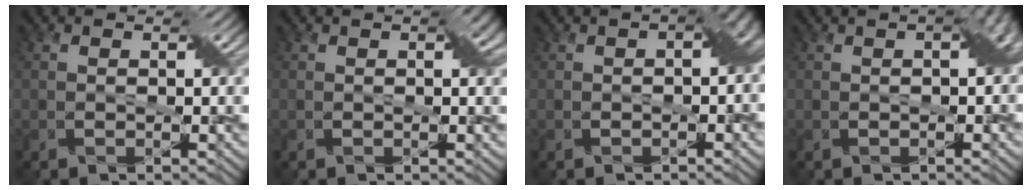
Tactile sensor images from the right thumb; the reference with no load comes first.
{"total": 1.7, "force": [0.6, 0.3, 1.6], "torque": [-0.022, 0.006, 0.008]}
{"total": 4.1, "force": [-0.2, 2.2, 3.4], "torque": [-0.037, 0.001, 0.000]}
{"total": 2.5, "force": [0.3, 0.9, 2.4], "torque": [-0.028, 0.011, 0.007]}